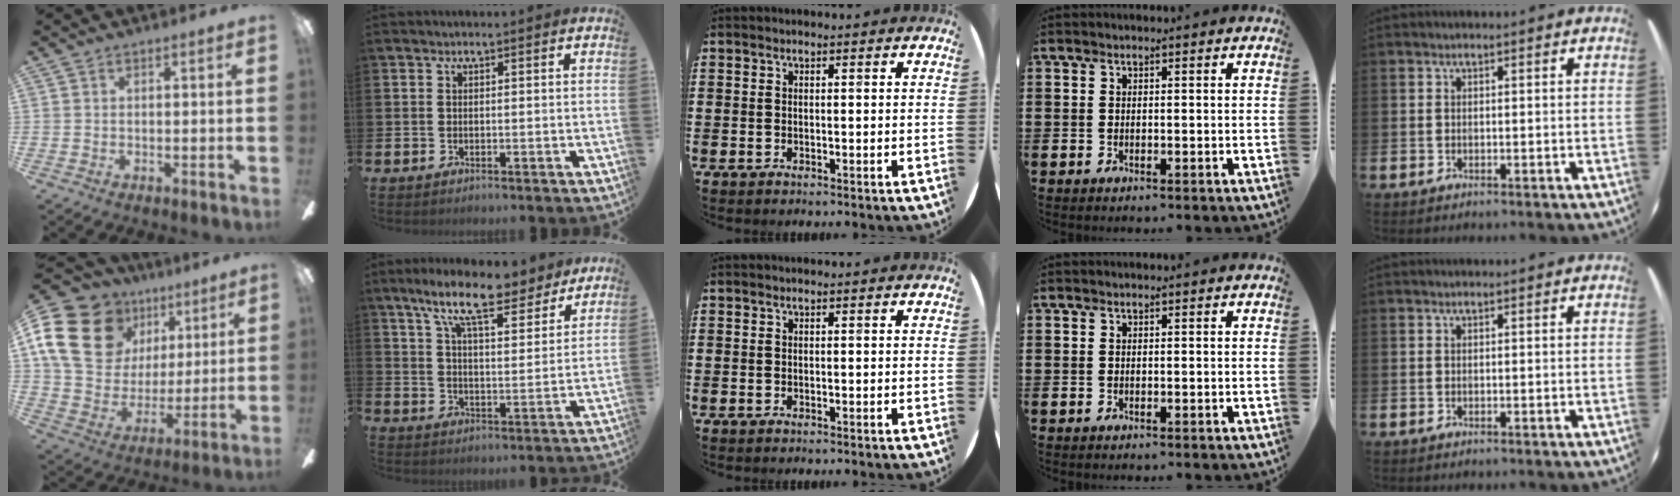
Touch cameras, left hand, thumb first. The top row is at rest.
{"thumb": {"total": 22.5, "force": [9.9, 16.9, 11.0], "torque": [-0.216, -0.030, 0.195]}, "index": {"total": 11.4, "force": [9.3, 2.7, 6.2], "torque": [-0.128, -0.046, 0.158]}}